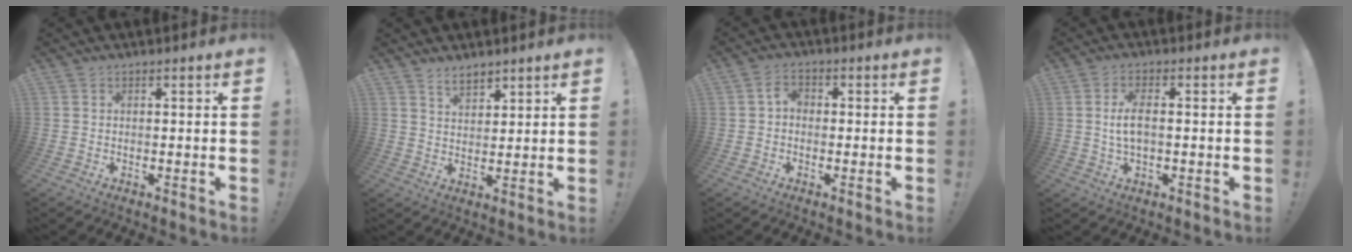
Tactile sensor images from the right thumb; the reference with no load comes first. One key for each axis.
{"total": 5.1, "fx": 4.3, "fy": 2.2, "fz": 1.6, "tx": -0.022, "ty": -0.026, "tz": 0.078}
{"total": 3.5, "fx": -0.6, "fy": 2.3, "fz": 2.6, "tx": -0.049, "ty": 0.014, "tz": -0.011}
{"total": 6.1, "fx": 0.1, "fy": 2.6, "fz": 5.5, "tx": -0.103, "ty": -0.001, "tz": -0.001}